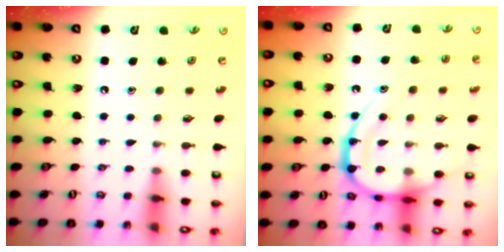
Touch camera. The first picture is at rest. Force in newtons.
{"total": 19.8, "press": 19.7, "slide": 2.0}